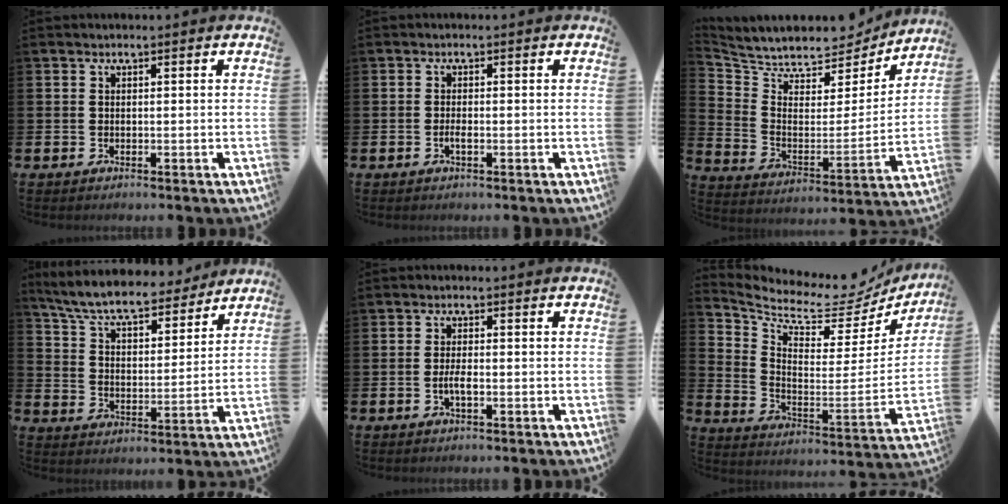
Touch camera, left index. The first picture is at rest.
{"total": 1.0, "force": [-0.4, 0.3, 0.9], "torque": [-0.020, 0.000, -0.006]}
{"total": 7.0, "force": [6.6, 2.2, 0.9], "torque": [-0.062, -0.060, 0.112]}
{"total": 8.0, "force": [7.4, 1.4, 2.7], "torque": [-0.087, -0.047, 0.129]}
{"total": 2.1, "force": [-0.6, 0.7, 1.9], "torque": [-0.032, 0.000, -0.012]}
{"total": 7.1, "force": [6.0, 2.9, 2.5], "torque": [-0.070, -0.062, 0.096]}